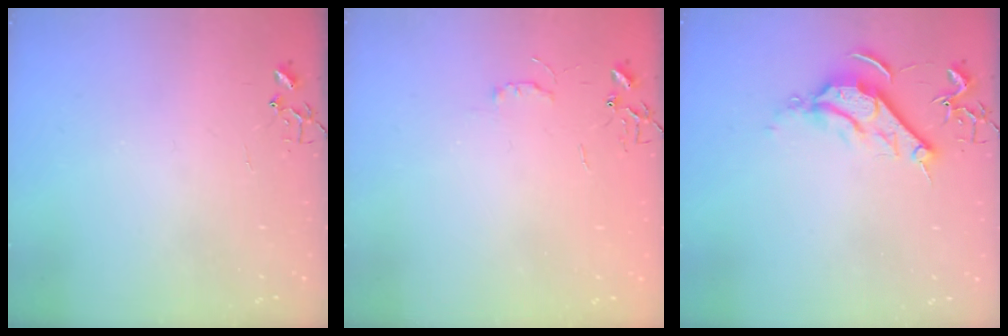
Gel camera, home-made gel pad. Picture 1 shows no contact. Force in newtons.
{"total": 4.2, "press": 4.2, "slide": 0.6}
{"total": 9.2, "press": 9.1, "slide": 0.5}